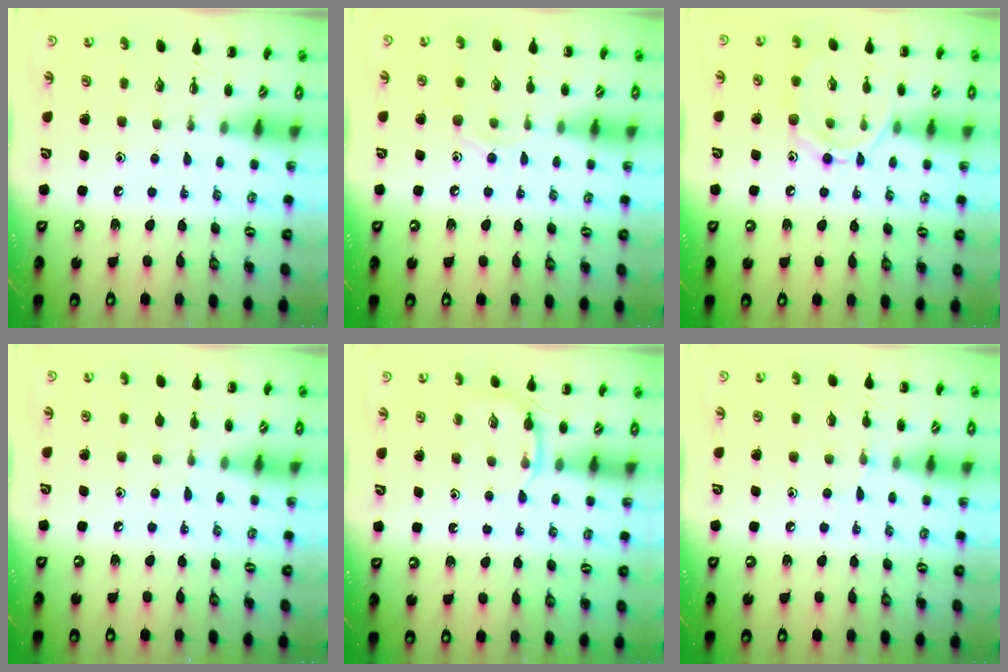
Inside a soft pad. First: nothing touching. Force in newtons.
{"total": 8.9, "press": 8.7, "slide": 1.7}
{"total": 9.5, "press": 9.5, "slide": 0.6}
{"total": 4.6, "press": 4.4, "slide": 1.5}
{"total": 5.0, "press": 4.8, "slide": 1.4}
{"total": 6.7, "press": 6.4, "slide": 2.0}